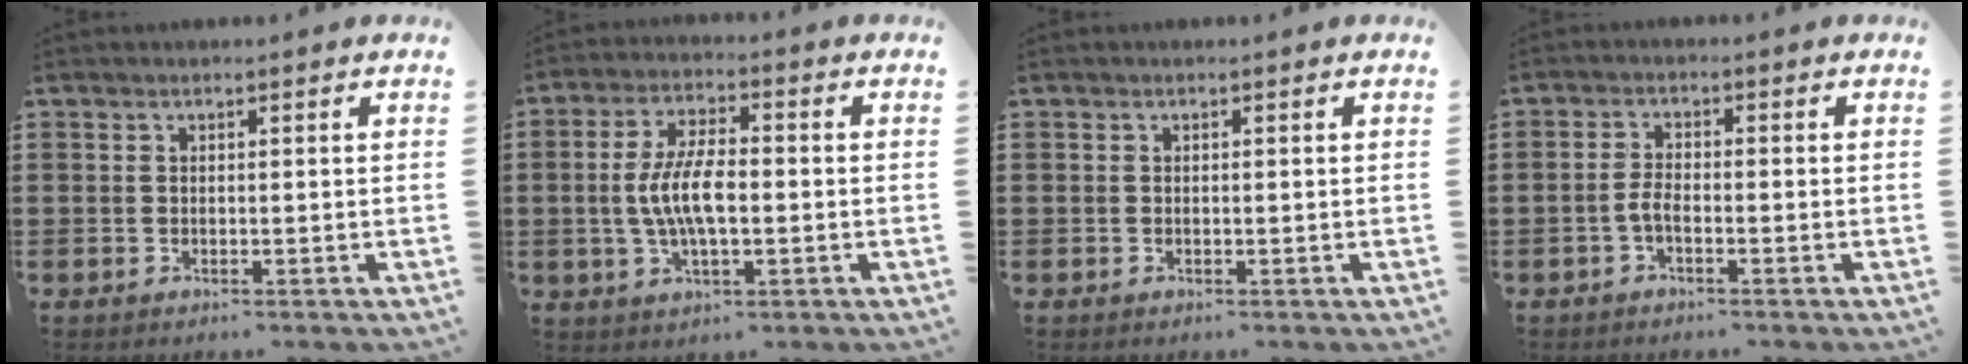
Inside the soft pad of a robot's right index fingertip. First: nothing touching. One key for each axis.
{"total": 7.9, "fx": -0.7, "fy": 3.1, "fz": 7.2, "tx": -0.163, "ty": -0.006, "tz": -0.022}
{"total": 0.0}
{"total": 2.4, "fx": -1.1, "fy": 0.7, "fz": 2.0, "tx": -0.051, "ty": -0.003, "tz": -0.026}